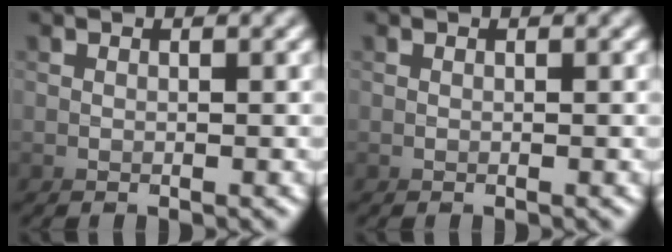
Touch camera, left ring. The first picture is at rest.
{"total": 0.0}